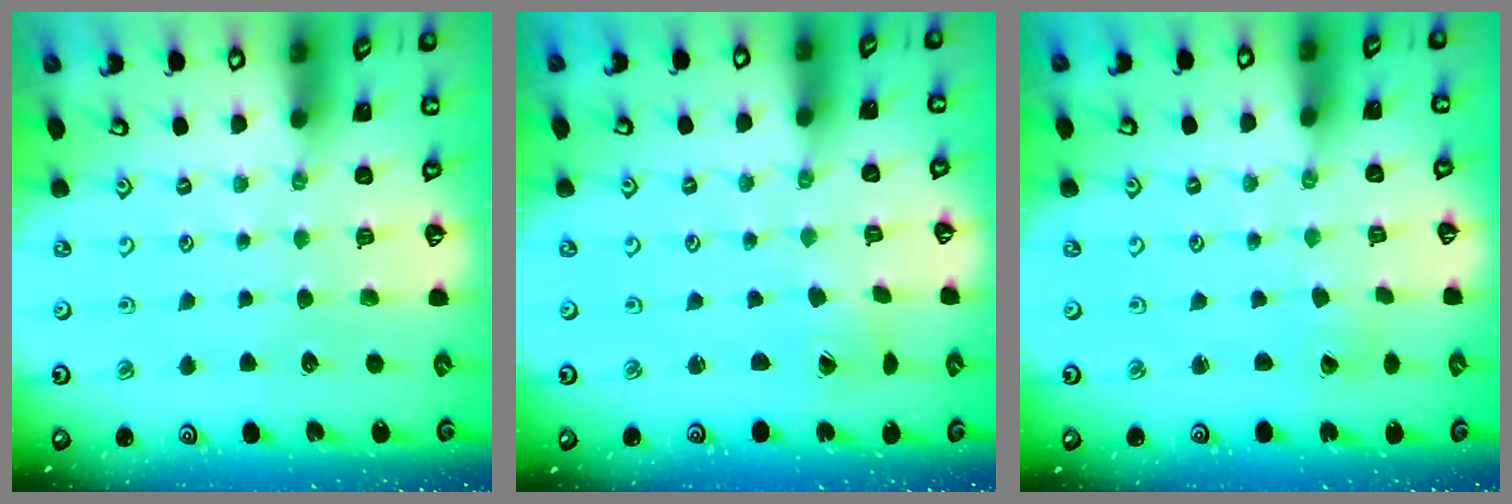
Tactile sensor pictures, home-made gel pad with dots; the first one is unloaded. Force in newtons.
{"total": 1.7, "press": 1.7, "slide": 0.1}
{"total": 0.8, "press": 0.8, "slide": 0.1}